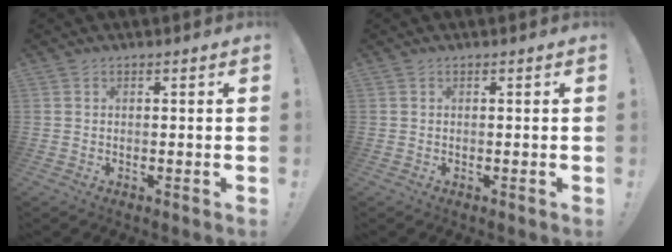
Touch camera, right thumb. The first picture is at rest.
{"total": 0.0}